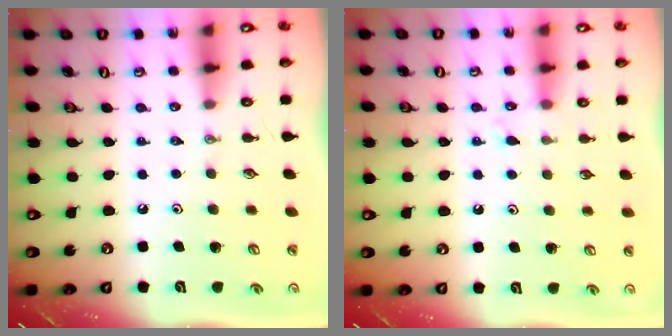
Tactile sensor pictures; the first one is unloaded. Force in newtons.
{"total": 6.1, "press": 6.1, "slide": 0.7}